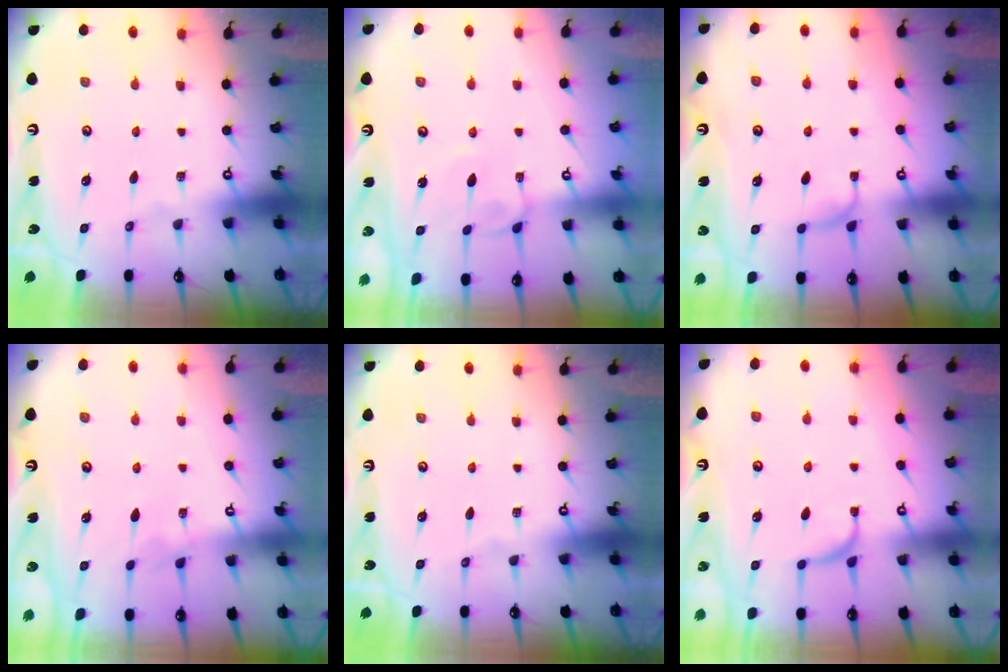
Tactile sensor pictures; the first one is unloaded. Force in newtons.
{"total": 3.1, "press": 3.1, "slide": 0.3}
{"total": 0.9, "press": 0.0, "slide": 0.9}
{"total": 3.0, "press": 3.0, "slide": 0.3}
{"total": 0.0}
{"total": 2.4, "press": 2.4, "slide": 0.4}